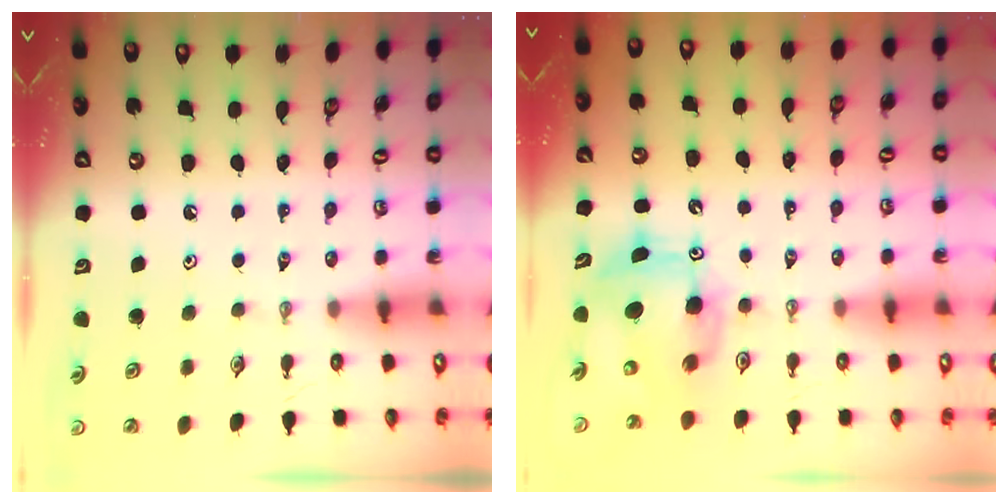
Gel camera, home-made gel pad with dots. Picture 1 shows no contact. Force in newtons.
{"total": 8.6, "press": 8.5, "slide": 1.5}